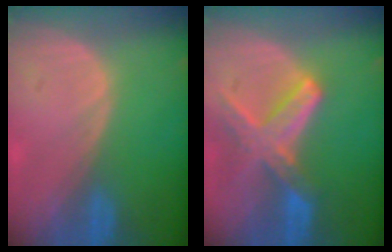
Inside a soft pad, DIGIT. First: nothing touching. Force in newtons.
{"total": 8.2, "press": 7.3, "slide": 3.9}